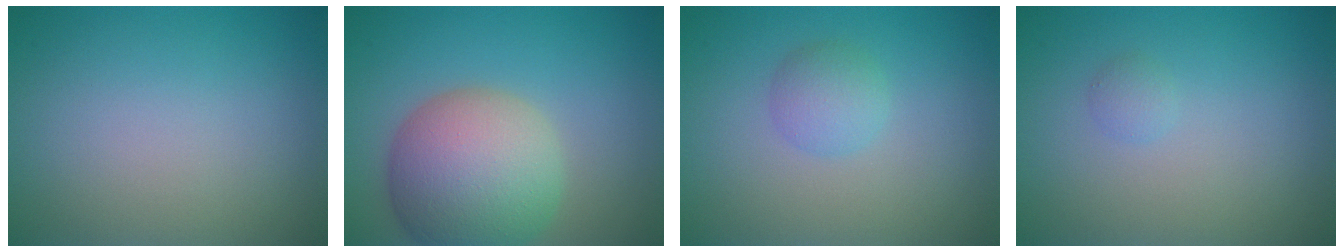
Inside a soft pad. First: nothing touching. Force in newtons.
{"total": 9.3, "press": 9.3, "slide": 0.6}
{"total": 2.0, "press": 2.0, "slide": 0.0}
{"total": 0.8, "press": 0.8, "slide": 0.1}